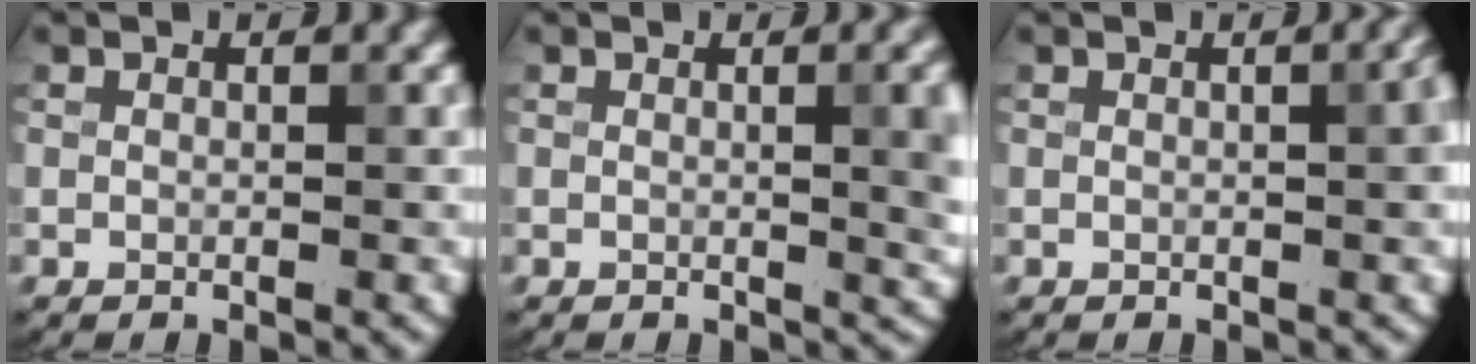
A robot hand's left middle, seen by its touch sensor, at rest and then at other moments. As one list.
[{"total": 4.6, "force": [0.3, 1.5, 4.3], "torque": [-0.042, 0.007, 0.001]}, {"total": 2.4, "force": [0.2, 0.8, 2.3], "torque": [-0.019, 0.008, 0.000]}]